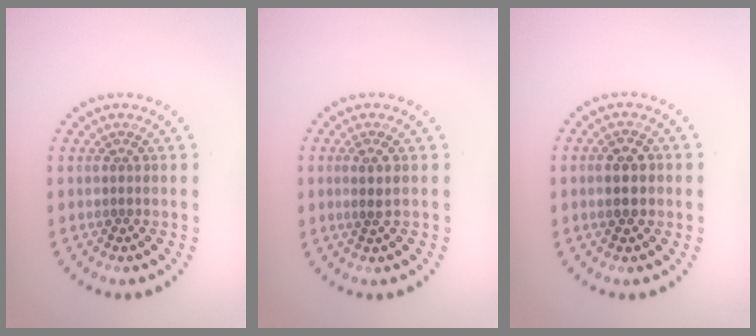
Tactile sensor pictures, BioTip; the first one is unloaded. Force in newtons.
{"total": 1.0, "press": 0.8, "slide": 0.6}
{"total": 2.3, "press": 2.3, "slide": 0.2}